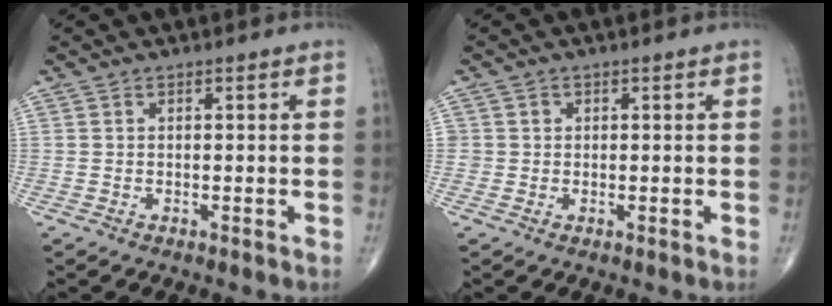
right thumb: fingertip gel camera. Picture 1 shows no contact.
{"total": 1.5, "force": [0.0, 1.5, 0.1], "torque": [0.010, 0.005, -0.002]}